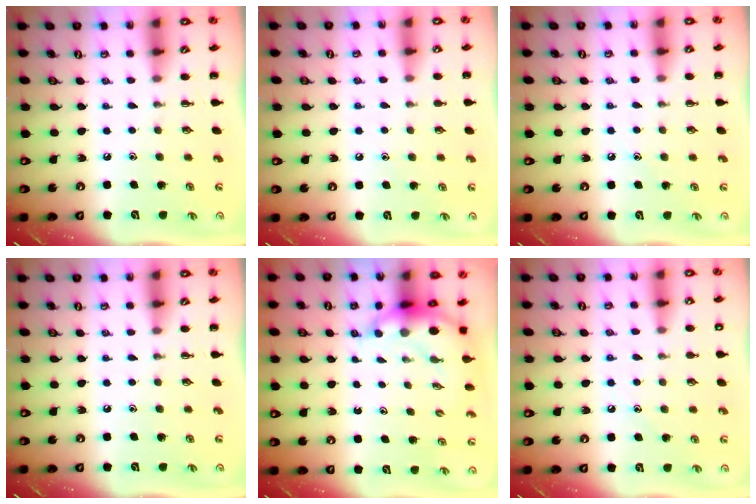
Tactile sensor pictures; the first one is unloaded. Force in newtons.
{"total": 6.2, "press": 5.9, "slide": 2.0}
{"total": 5.0, "press": 4.7, "slide": 1.6}
{"total": 0.0}
{"total": 6.2, "press": 6.0, "slide": 1.2}
{"total": 7.8, "press": 7.5, "slide": 2.2}